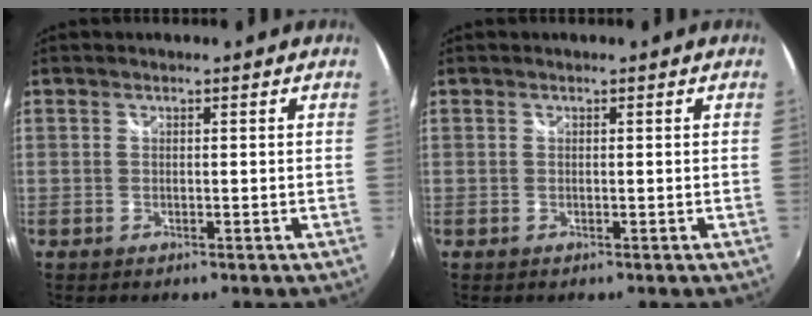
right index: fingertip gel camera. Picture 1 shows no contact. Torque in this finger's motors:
{"motor_torque": [0.37, 0.41, 0.00, 0.00]}